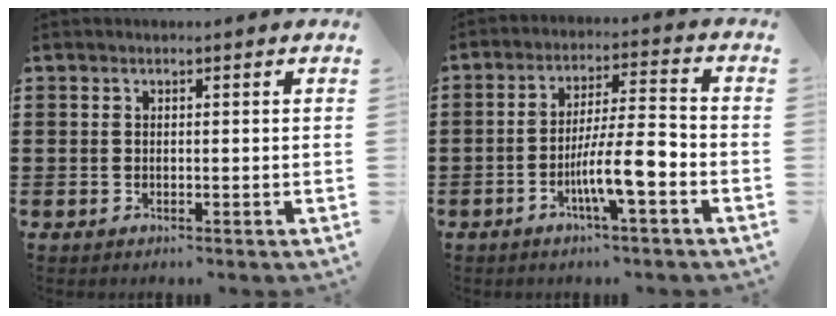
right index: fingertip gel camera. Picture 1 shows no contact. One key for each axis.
{"total": 8.9, "fx": -3.7, "fy": 1.5, "fz": 7.9, "tx": -0.143, "ty": 0.000, "tz": -0.068}